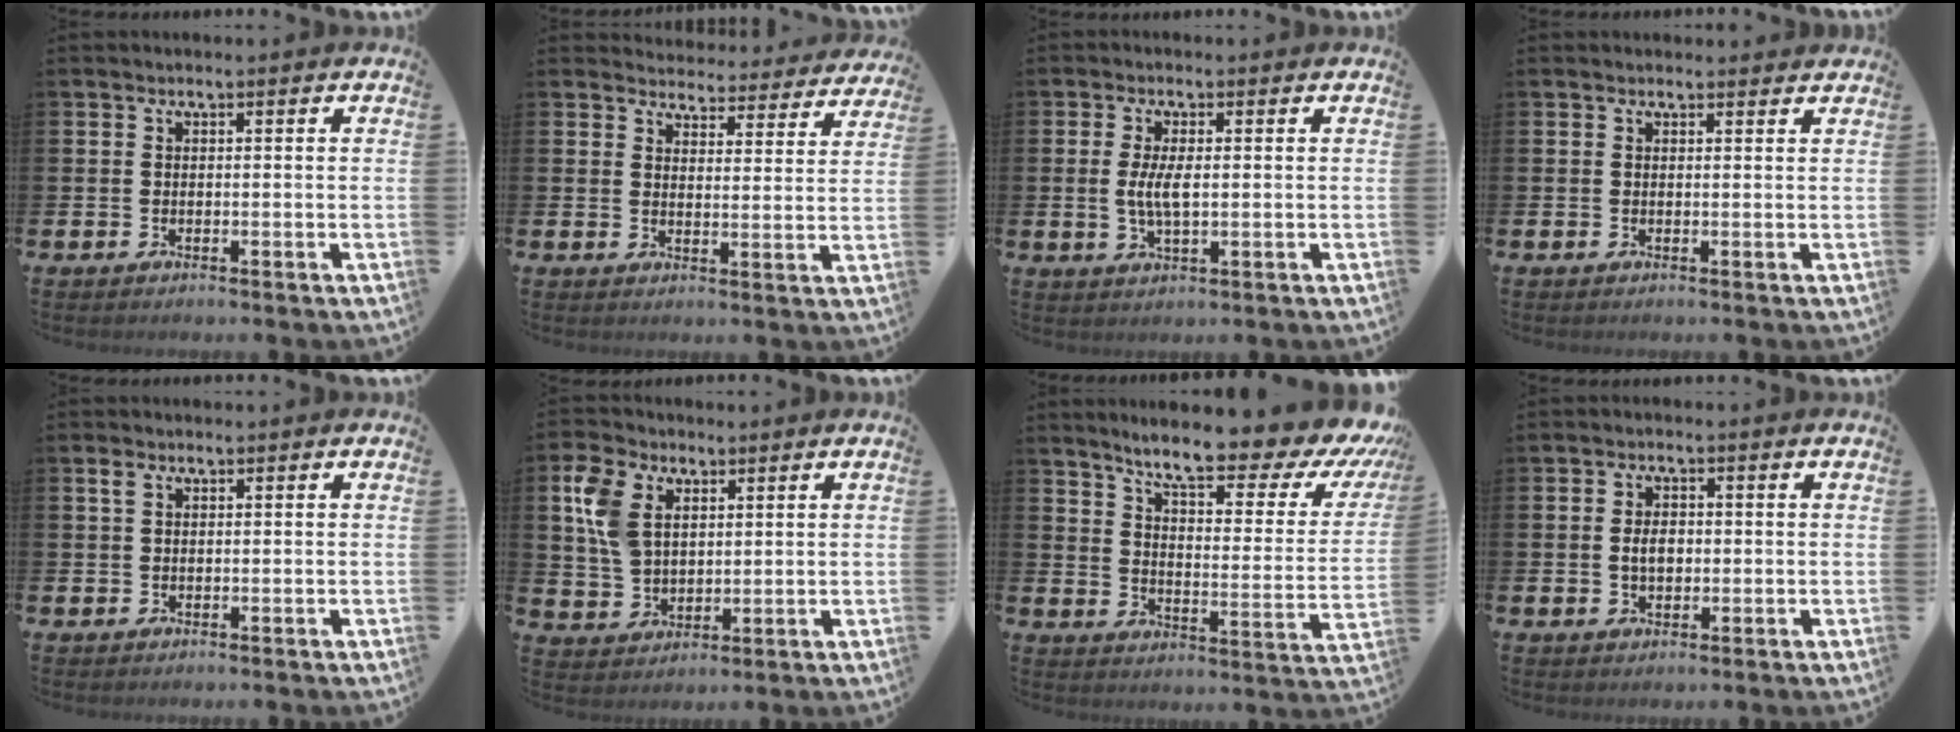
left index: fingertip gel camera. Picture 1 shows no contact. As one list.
[{"total": 4.0, "force": [3.9, 1.0, 0.0], "torque": [-0.004, -0.037, 0.064]}, {"total": 3.9, "force": [0.4, 1.4, 3.6], "torque": [-0.070, 0.005, 0.005]}, {"total": 0.9, "force": [0.8, 0.2, 0.1], "torque": [0.010, -0.003, 0.013]}, {"total": 1.4, "force": [0.8, 0.7, 0.8], "torque": [-0.006, 0.000, 0.012]}, {"total": 8.7, "force": [4.3, 5.8, 4.8], "torque": [-0.118, 0.021, 0.085]}, {"total": 9.5, "force": [8.0, 1.7, 4.8], "torque": [-0.109, -0.057, 0.126]}, {"total": 2.9, "force": [0.1, 1.9, 2.2], "torque": [-0.026, 0.002, -0.003]}]